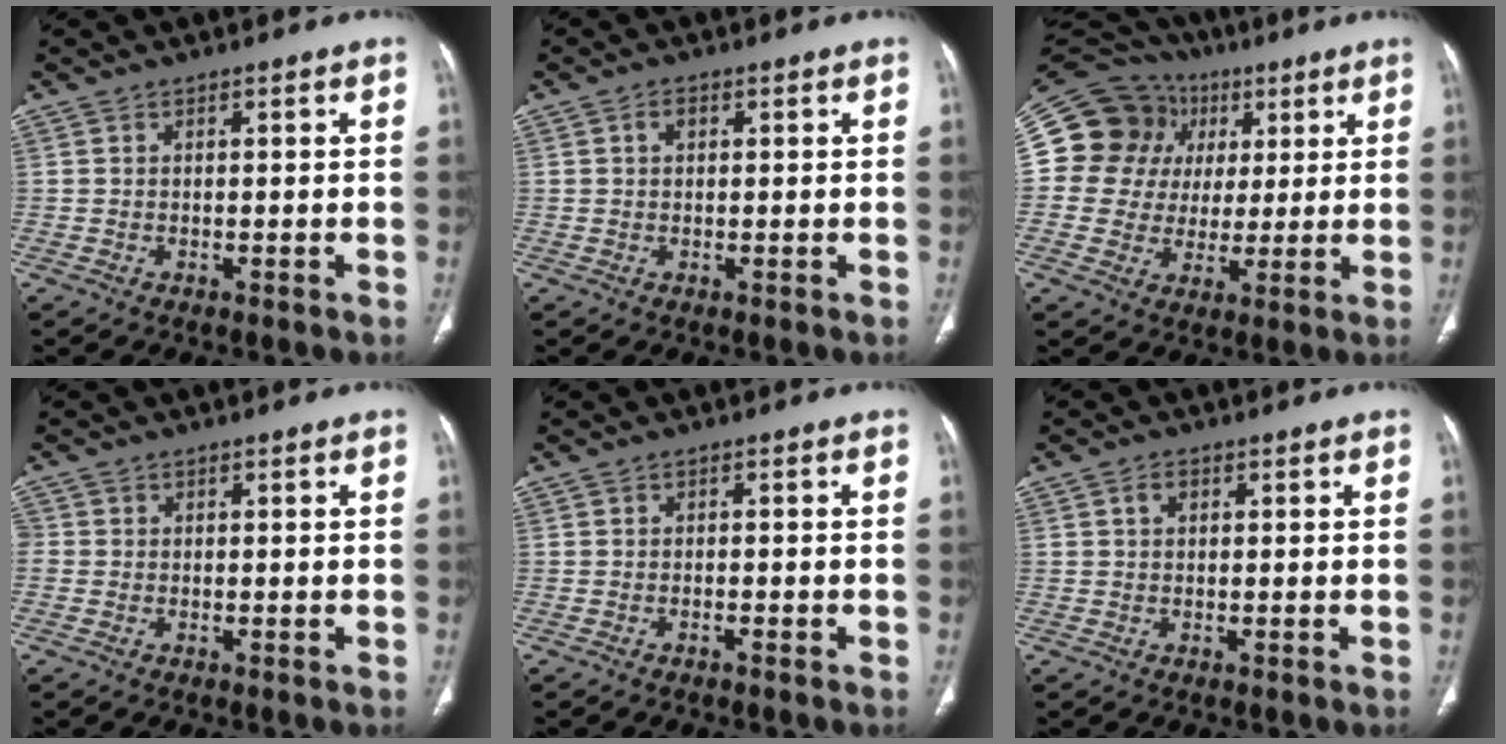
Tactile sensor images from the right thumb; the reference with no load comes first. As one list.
[{"total": 1.5, "force": [0.5, 1.0, 1.0], "torque": [-0.014, 0.005, 0.007]}, {"total": 17.4, "force": [4.3, 15.9, 5.6], "torque": [-0.070, 0.039, 0.080]}, {"total": 1.6, "force": [0.0, 1.5, 0.6], "torque": [-0.009, 0.006, -0.003]}, {"total": 0.8, "force": [-0.6, 0.1, 0.6], "torque": [-0.014, 0.008, -0.007]}, {"total": 1.6, "force": [0.5, 1.1, 1.0], "torque": [-0.016, 0.006, 0.008]}]